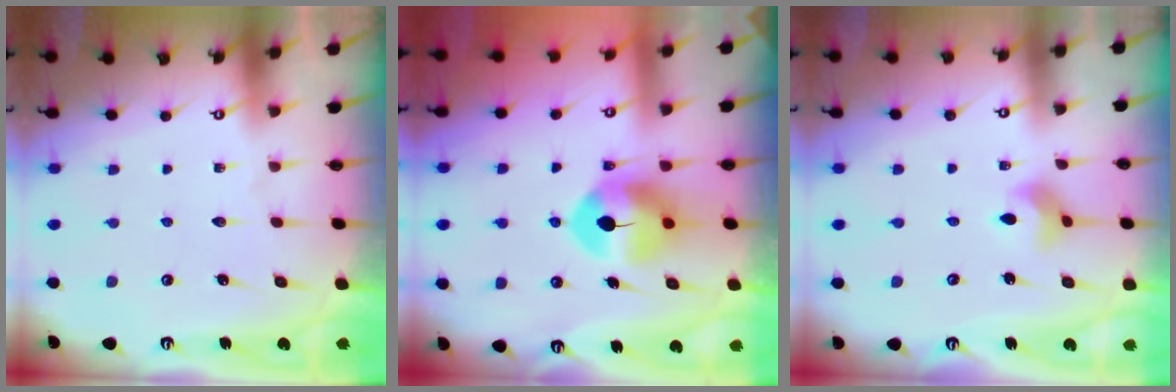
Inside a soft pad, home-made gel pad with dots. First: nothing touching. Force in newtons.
{"total": 8.8, "press": 8.7, "slide": 1.2}
{"total": 6.5, "press": 6.5, "slide": 0.5}